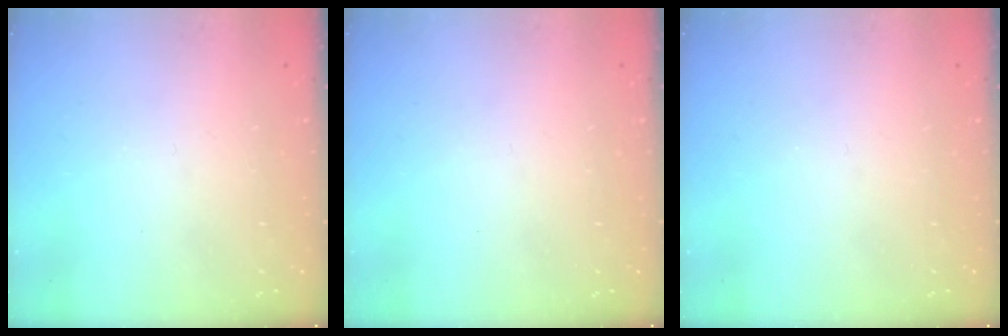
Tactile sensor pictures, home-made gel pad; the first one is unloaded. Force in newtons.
{"total": 0.0}
{"total": 0.0}